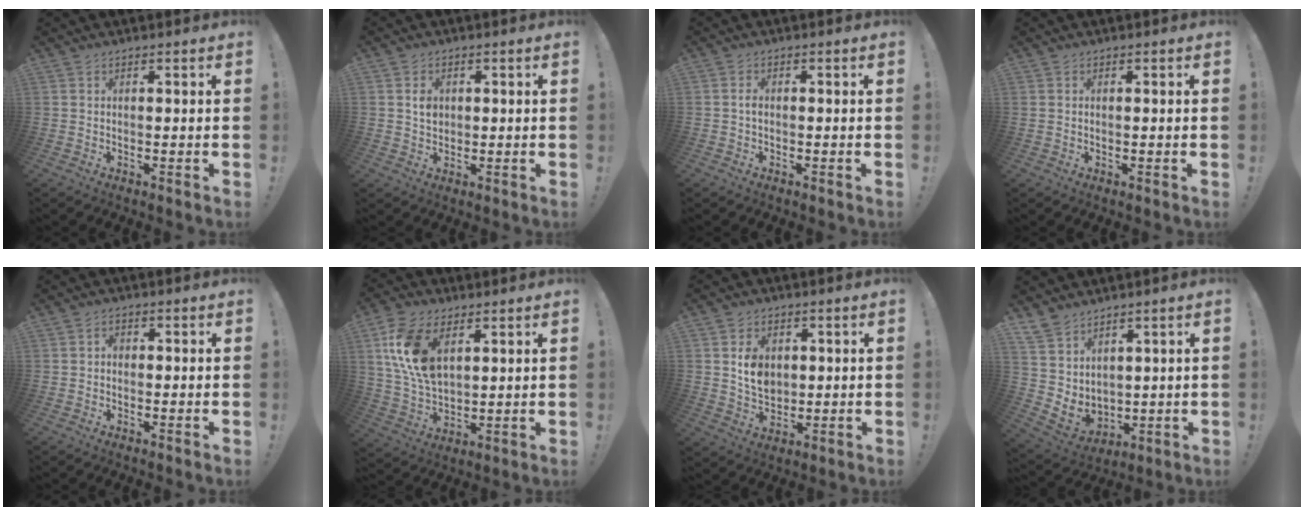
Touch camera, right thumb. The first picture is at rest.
{"total": 4.2, "force": [0.8, 3.8, 1.6], "torque": [-0.005, -0.007, 0.010]}
{"total": 1.5, "force": [-0.8, 1.1, 0.7], "torque": [-0.012, 0.005, -0.015]}
{"total": 0.0}
{"total": 1.6, "force": [-0.7, 1.2, 0.8], "torque": [-0.016, 0.009, -0.013]}
{"total": 15.3, "force": [6.2, 9.2, 10.5], "torque": [-0.210, -0.020, 0.115]}
{"total": 8.5, "force": [1.5, 7.1, 4.5], "torque": [-0.062, -0.004, 0.031]}
{"total": 7.7, "force": [5.8, 4.8, 1.4], "torque": [-0.043, -0.046, 0.123]}